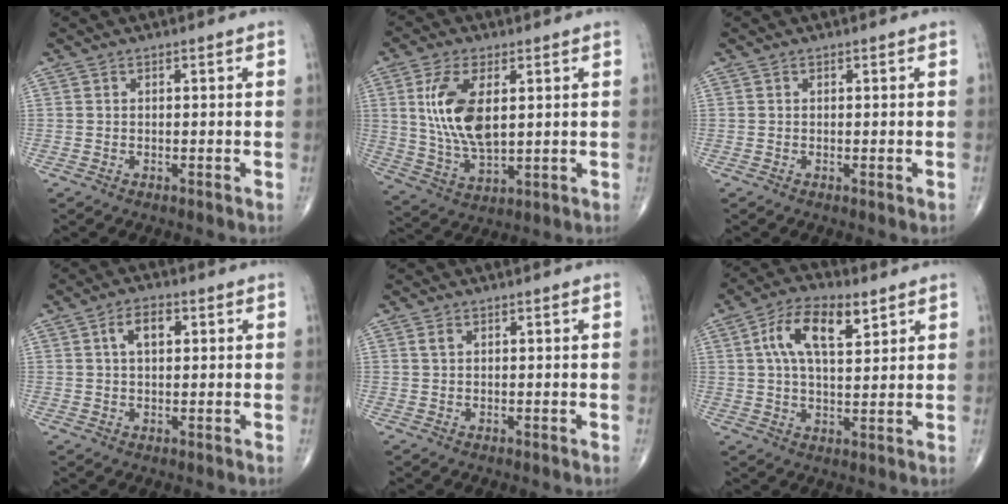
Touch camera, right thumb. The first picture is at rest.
{"total": 12.9, "force": [2.8, 6.2, 10.9], "torque": [-0.216, -0.016, 0.061]}
{"total": 0.6, "force": [-0.1, 0.0, 0.5], "torque": [-0.012, -0.003, -0.001]}
{"total": 5.0, "force": [1.5, 2.8, 3.9], "torque": [-0.062, 0.007, 0.022]}
{"total": 1.2, "force": [0.5, 0.8, 0.8], "torque": [-0.017, 0.004, 0.011]}
{"total": 11.7, "force": [4.7, 5.3, 9.3], "torque": [-0.157, -0.001, 0.080]}